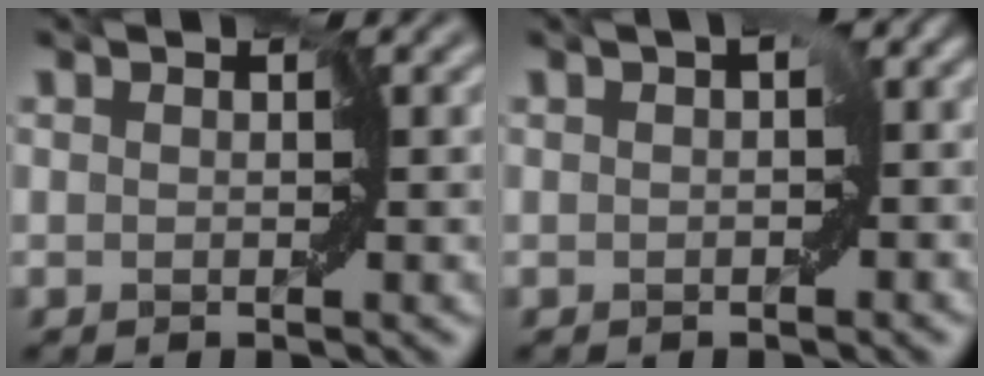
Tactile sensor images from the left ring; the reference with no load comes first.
{"total": 3.0, "force": [-0.1, 1.6, 2.5], "torque": [-0.026, 0.007, 0.001]}